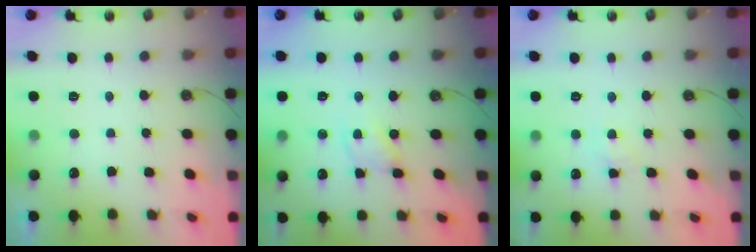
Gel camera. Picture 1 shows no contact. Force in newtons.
{"total": 2.7, "press": 2.7, "slide": 0.2}
{"total": 4.2, "press": 4.1, "slide": 0.6}